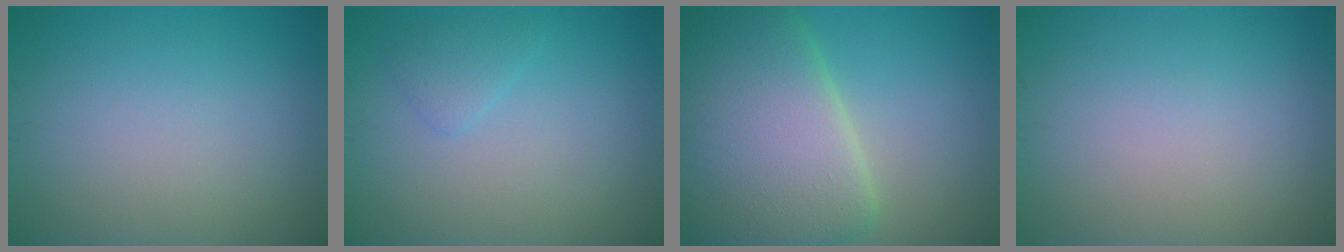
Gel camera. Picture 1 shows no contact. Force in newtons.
{"total": 1.4, "press": 1.4, "slide": 0.1}
{"total": 11.8, "press": 11.7, "slide": 0.5}
{"total": 0.0}